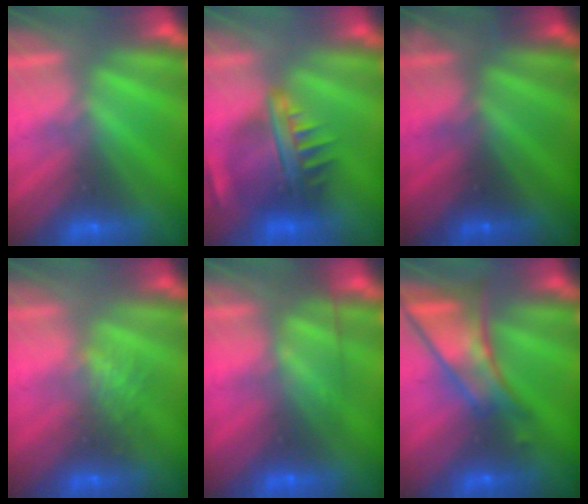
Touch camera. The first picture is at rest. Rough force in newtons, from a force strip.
{"total": 7.4}
{"total": 2.5}
{"total": 2.8}
{"total": 7.2}
{"total": 5.6}